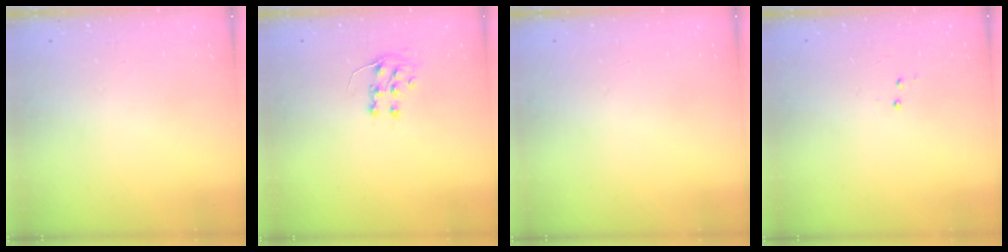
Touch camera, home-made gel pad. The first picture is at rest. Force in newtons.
{"total": 7.3, "press": 7.3, "slide": 0.5}
{"total": 0.0}
{"total": 3.0, "press": 2.9, "slide": 0.6}